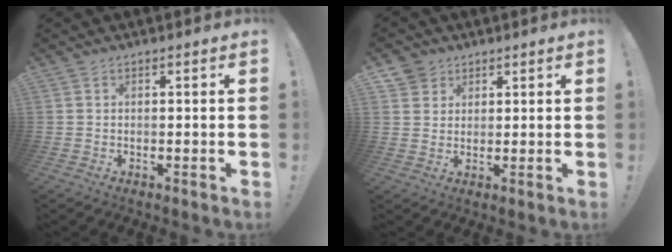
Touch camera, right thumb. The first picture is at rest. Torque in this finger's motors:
{"motor_torque": [-0.16, 0.17, 0.05, 0.00, 0.03]}